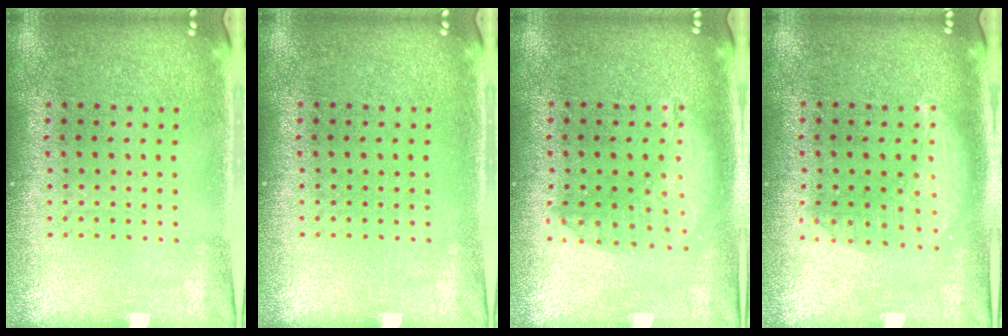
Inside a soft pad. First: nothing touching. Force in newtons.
{"total": 0.0}
{"total": 1.4, "press": 1.4, "slide": 0.4}
{"total": 1.4, "press": 1.4, "slide": 0.1}